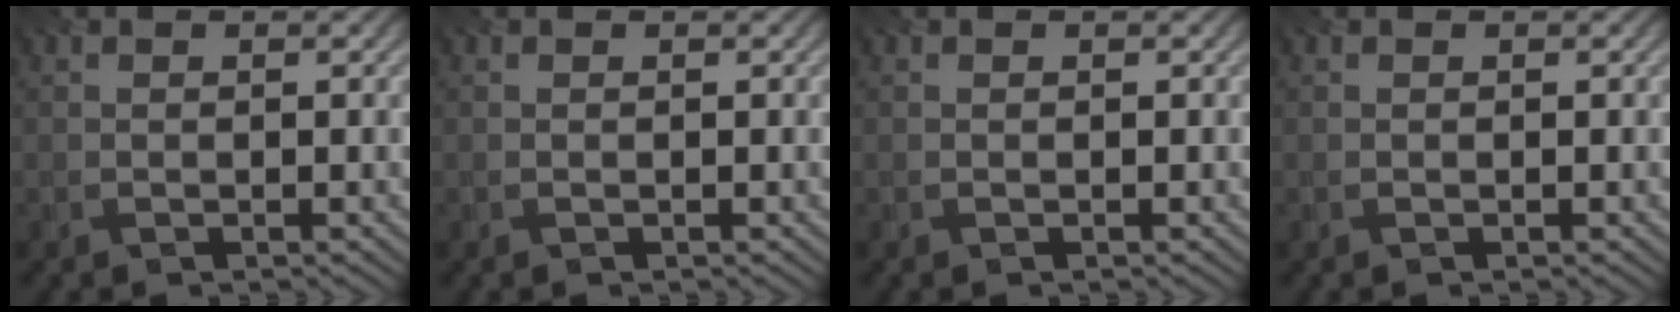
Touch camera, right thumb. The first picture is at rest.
{"total": 0.0}
{"total": 0.0}
{"total": 0.0}